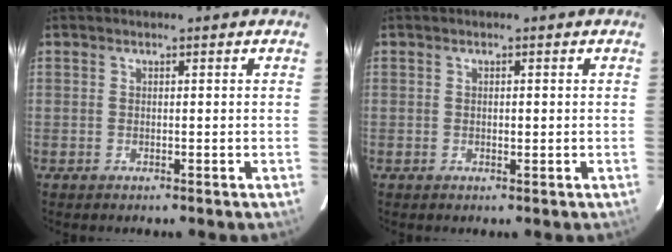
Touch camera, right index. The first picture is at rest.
{"total": 0.9, "force": [0.0, 0.3, 0.8], "torque": [-0.014, 0.000, 0.000]}